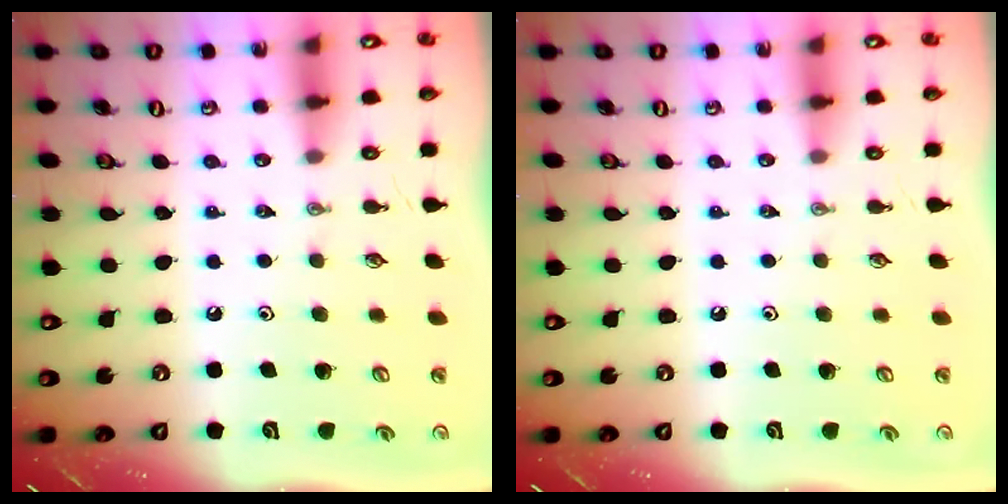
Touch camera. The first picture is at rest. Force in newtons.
{"total": 0.0}